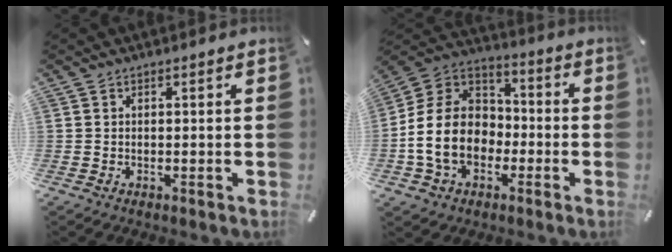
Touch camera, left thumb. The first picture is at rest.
{"total": 15.2, "force": [-4.2, 12.0, 8.3], "torque": [-0.192, 0.025, -0.077]}